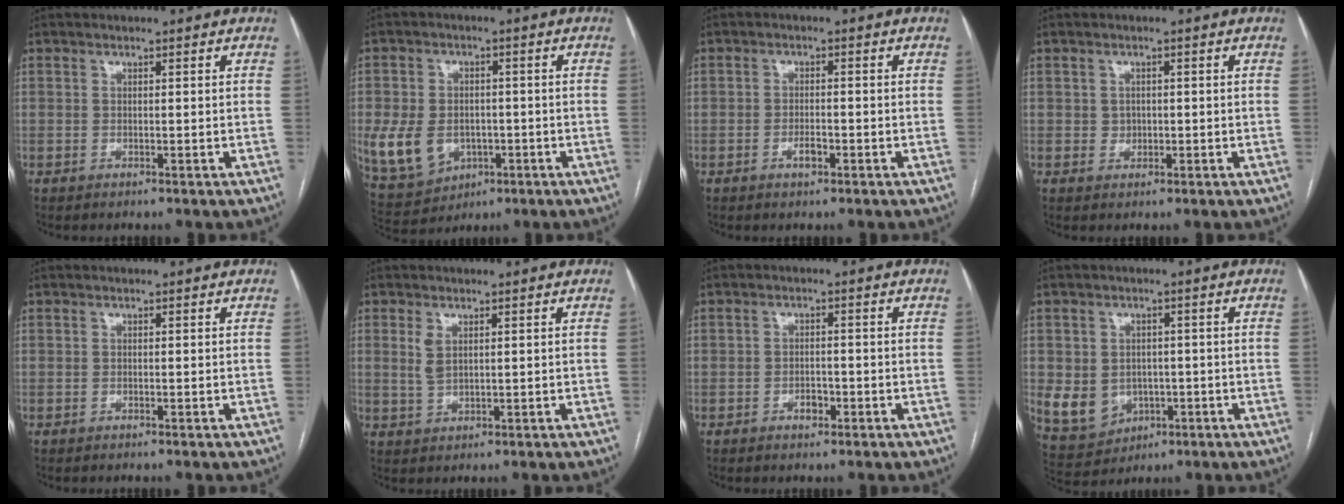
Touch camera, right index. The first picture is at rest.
{"total": 11.0, "force": [-2.4, 8.5, 6.5], "torque": [-0.140, 0.011, -0.022]}
{"total": 2.3, "force": [-1.1, 1.0, 1.8], "torque": [-0.031, 0.003, -0.016]}
{"total": 1.7, "force": [0.1, 1.6, 0.6], "torque": [-0.007, 0.002, 0.006]}
{"total": 0.0}
{"total": 2.8, "force": [1.1, 1.3, 2.2], "torque": [-0.050, 0.001, 0.028]}
{"total": 2.3, "force": [-1.1, 1.5, 1.4], "torque": [-0.018, 0.005, -0.014]}
{"total": 7.2, "force": [-1.1, 6.4, 3.3], "torque": [-0.066, 0.017, 0.003]}